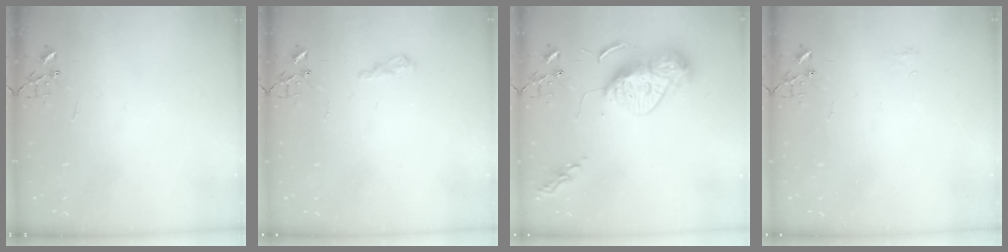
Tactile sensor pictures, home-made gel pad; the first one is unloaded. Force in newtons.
{"total": 9.8, "press": 9.7, "slide": 1.0}
{"total": 12.9, "press": 12.8, "slide": 1.3}
{"total": 5.1, "press": 5.1, "slide": 0.6}